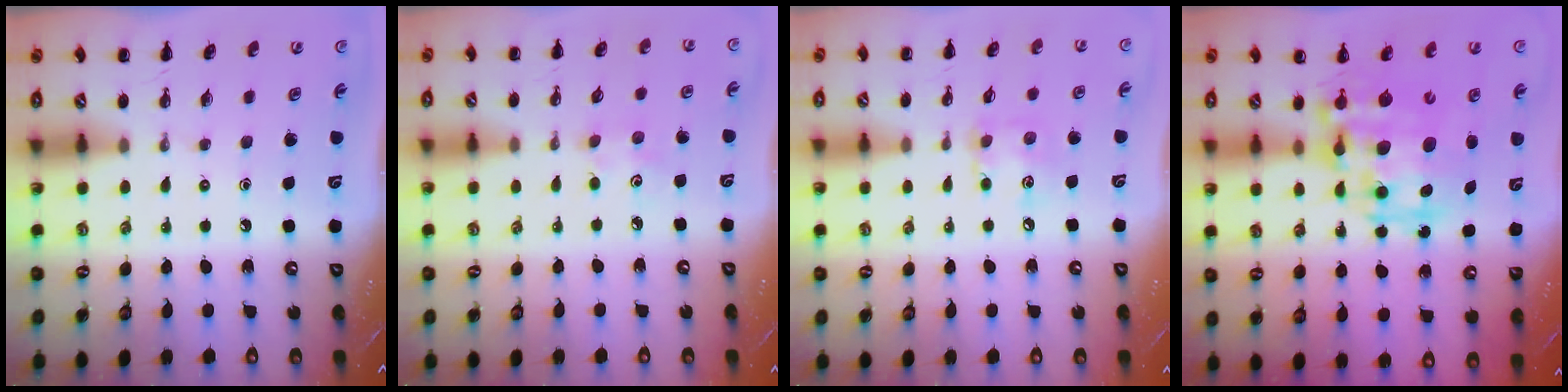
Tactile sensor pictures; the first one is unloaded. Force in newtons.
{"total": 2.7, "press": 2.6, "slide": 0.8}
{"total": 7.1, "press": 7.1, "slide": 0.8}
{"total": 15.4, "press": 15.0, "slide": 3.4}